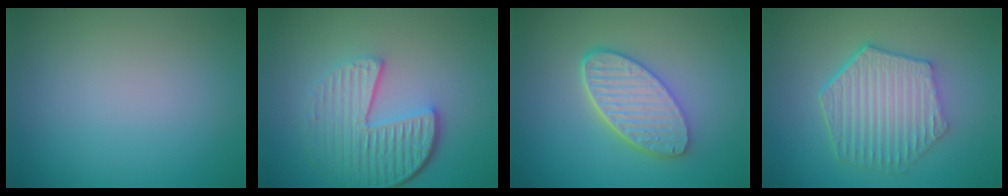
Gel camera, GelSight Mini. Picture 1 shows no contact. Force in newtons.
{"total": 5.8, "press": 4.1, "slide": 4.0}
{"total": 5.4, "press": 4.2, "slide": 3.4}
{"total": 6.4, "press": 4.8, "slide": 4.3}